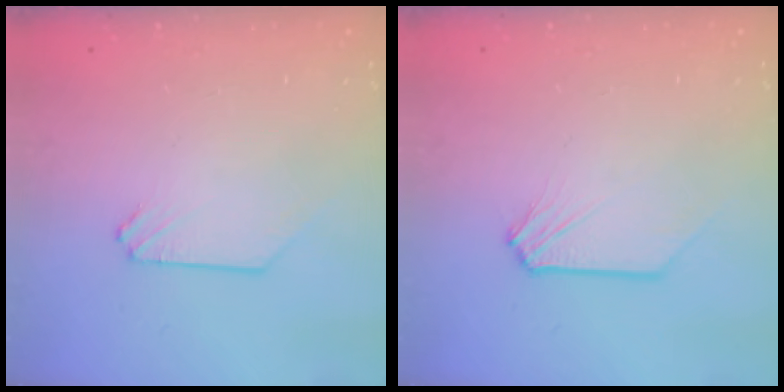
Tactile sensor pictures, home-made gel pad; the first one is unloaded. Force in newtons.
{"total": 0.0}